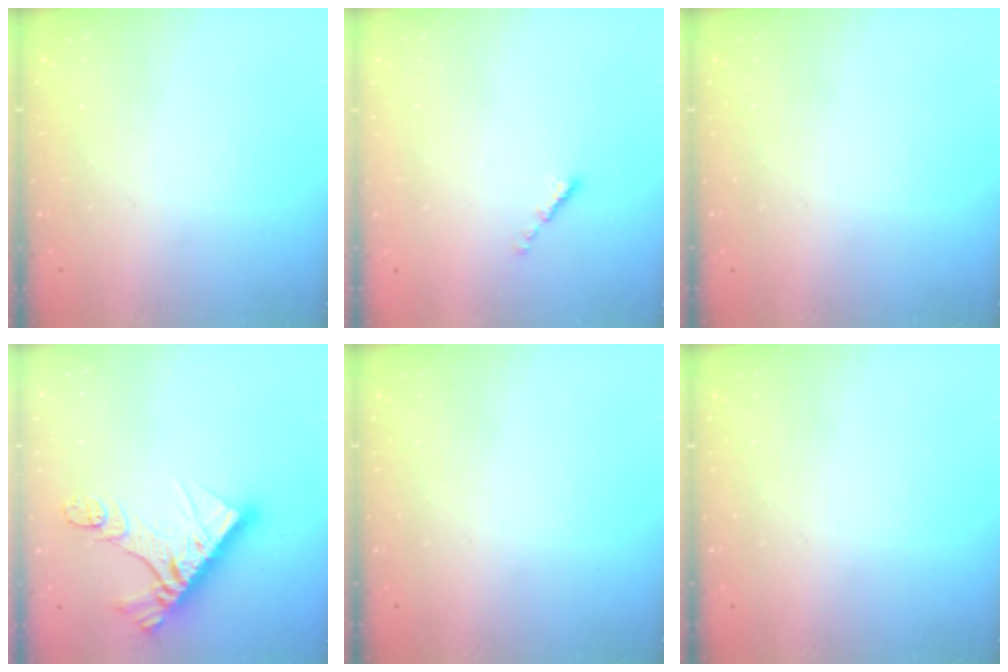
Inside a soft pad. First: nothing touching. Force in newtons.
{"total": 0.0}
{"total": 0.0}
{"total": 13.2, "press": 13.1, "slide": 1.2}
{"total": 0.0}
{"total": 0.0}